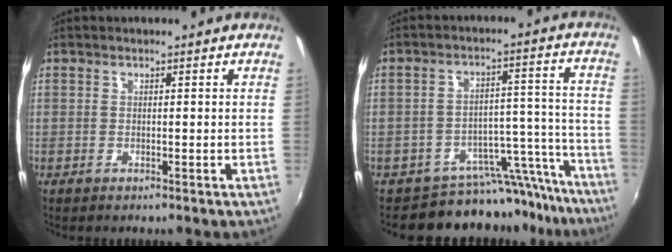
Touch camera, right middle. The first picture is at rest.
{"total": 13.8, "force": [-12.9, 4.8, 0.9], "torque": [0.004, 0.058, -0.174]}